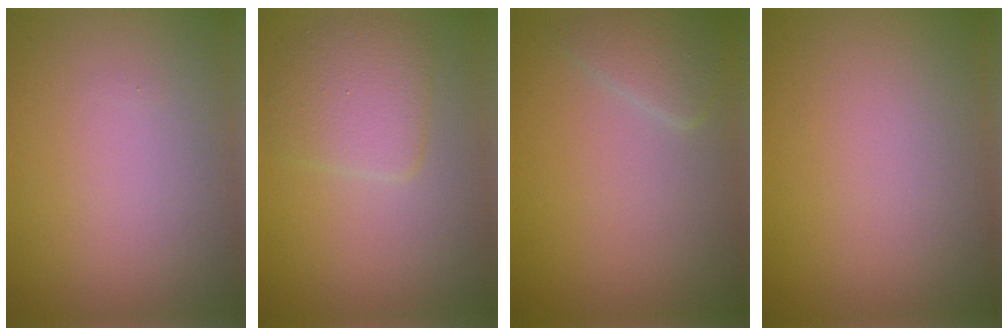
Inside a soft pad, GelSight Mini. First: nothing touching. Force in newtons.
{"total": 3.3, "press": 3.3, "slide": 0.1}
{"total": 1.8, "press": 1.8, "slide": 0.1}
{"total": 0.0}